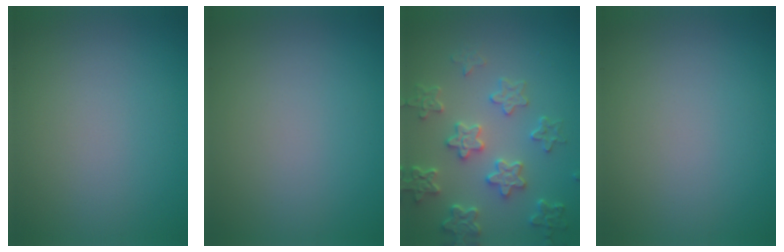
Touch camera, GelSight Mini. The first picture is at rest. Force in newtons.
{"total": 0.0}
{"total": 5.1, "press": 4.2, "slide": 2.9}
{"total": 0.0}